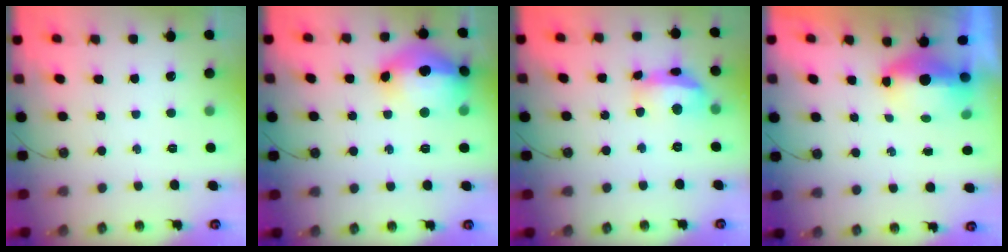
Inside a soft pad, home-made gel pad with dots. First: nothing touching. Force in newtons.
{"total": 19.0, "press": 18.9, "slide": 1.7}
{"total": 13.4, "press": 13.3, "slide": 1.3}
{"total": 6.0, "press": 5.9, "slide": 1.3}